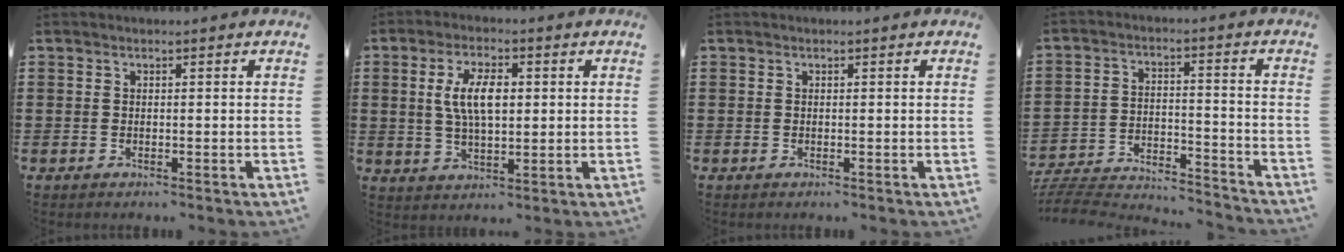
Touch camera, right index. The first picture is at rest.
{"total": 7.3, "force": [1.2, 3.1, 6.4], "torque": [-0.136, 0.009, 0.016]}
{"total": 0.0}
{"total": 5.3, "force": [-5.1, 0.7, 1.2], "torque": [-0.040, -0.007, -0.109]}